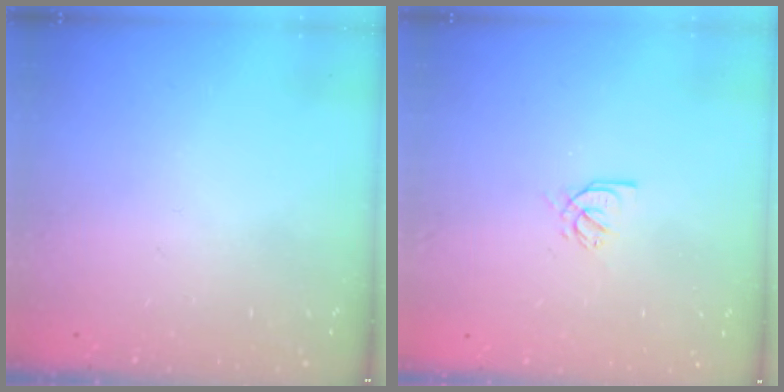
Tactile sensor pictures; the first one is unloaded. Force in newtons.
{"total": 3.5, "press": 3.5, "slide": 0.2}